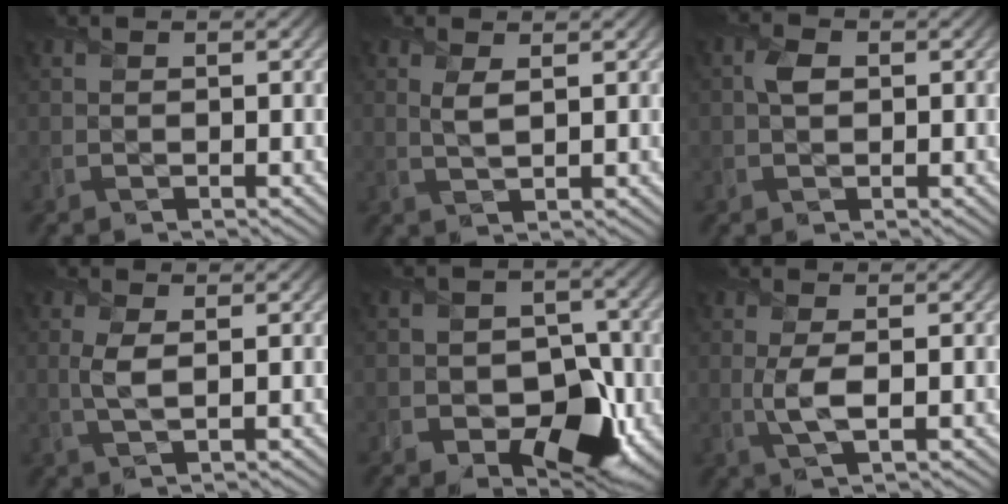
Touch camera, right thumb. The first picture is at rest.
{"total": 2.1, "force": [1.0, 0.6, 1.7], "torque": [-0.042, 0.001, 0.021]}
{"total": 1.9, "force": [0.3, 1.3, 1.4], "torque": [-0.030, 0.004, 0.000]}
{"total": 2.7, "force": [0.6, 0.9, 2.5], "torque": [-0.066, 0.002, 0.010]}
{"total": 9.3, "force": [-3.1, 6.5, 5.9], "torque": [-0.068, -0.016, -0.055]}
{"total": 3.4, "force": [0.1, 1.1, 3.2], "torque": [-0.076, 0.000, 0.001]}